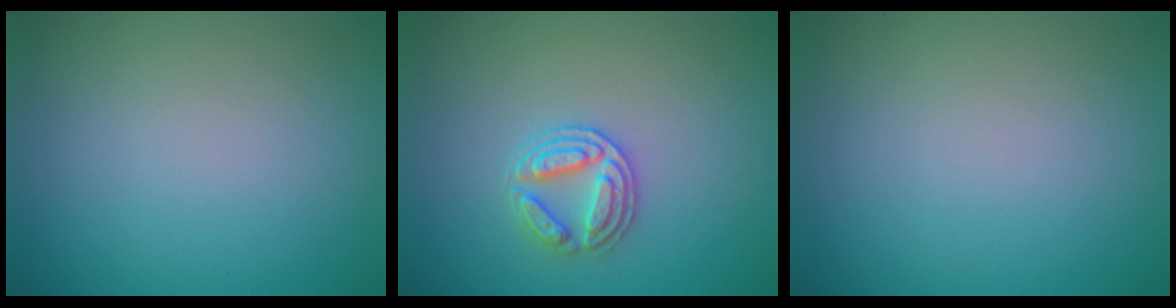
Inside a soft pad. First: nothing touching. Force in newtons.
{"total": 2.7, "press": 2.6, "slide": 0.7}
{"total": 0.0}